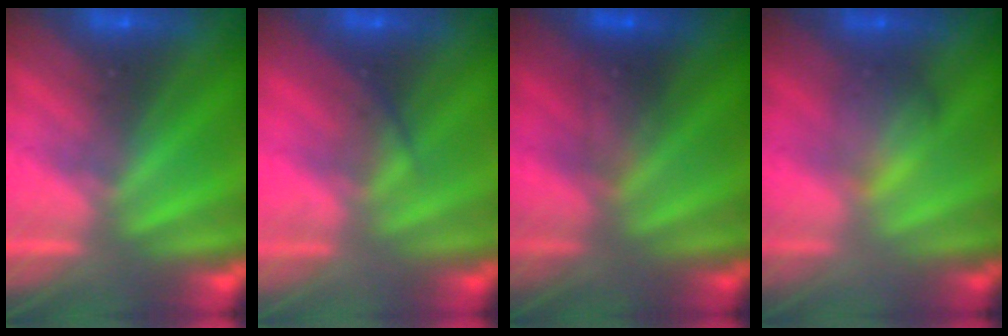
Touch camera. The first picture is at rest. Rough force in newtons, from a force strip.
{"total": 2.3}
{"total": 2.3}
{"total": 2.1}